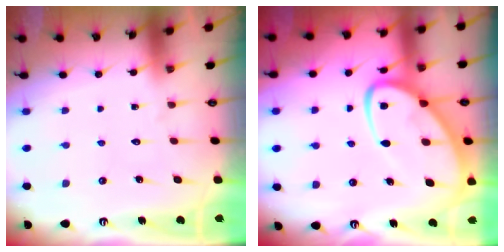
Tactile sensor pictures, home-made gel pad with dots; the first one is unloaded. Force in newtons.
{"total": 11.4, "press": 11.3, "slide": 1.0}